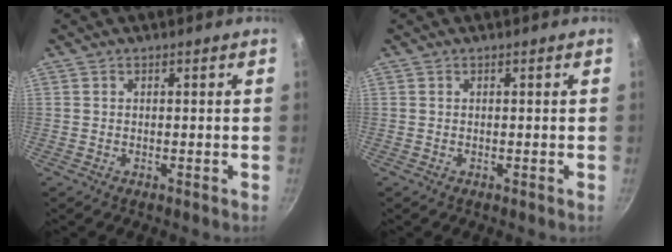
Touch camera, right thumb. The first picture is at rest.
{"total": 0.0}